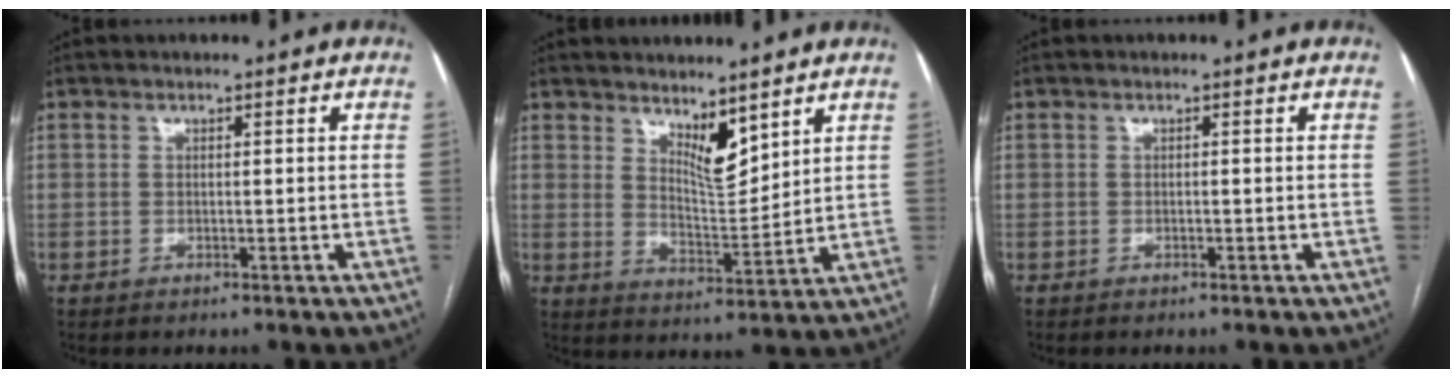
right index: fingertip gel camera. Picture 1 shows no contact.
{"total": 6.3, "force": [4.5, 1.8, 3.9], "torque": [-0.075, -0.015, 0.087]}
{"total": 0.0}